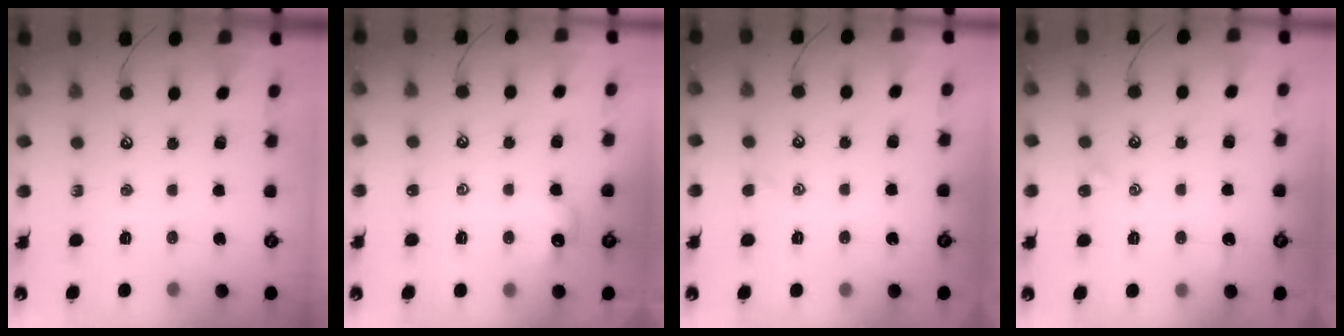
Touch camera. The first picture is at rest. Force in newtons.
{"total": 2.3, "press": 2.2, "slide": 0.5}
{"total": 0.6, "press": 0.5, "slide": 0.4}
{"total": 0.9, "press": 0.8, "slide": 0.5}